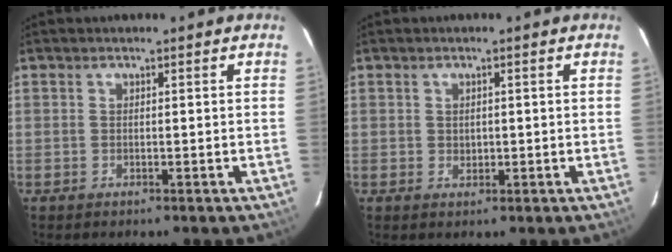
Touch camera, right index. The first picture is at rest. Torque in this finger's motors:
{"motor_torque": [-0.03, 0.03, -0.02, 0.00]}